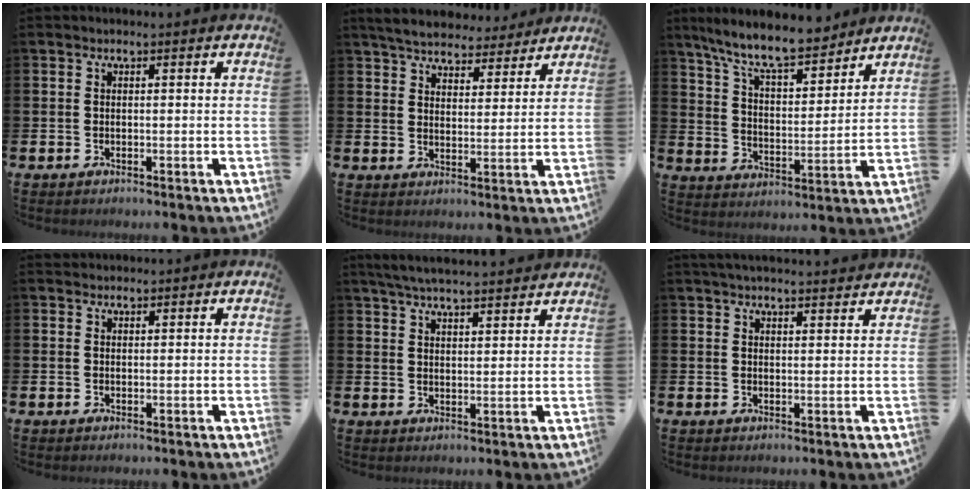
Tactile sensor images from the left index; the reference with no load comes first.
{"total": 5.7, "force": [5.5, 1.4, 0.8], "torque": [-0.033, -0.031, 0.096]}
{"total": 9.9, "force": [8.9, 1.8, 3.8], "torque": [-0.100, -0.055, 0.158]}
{"total": 0.9, "force": [0.9, 0.3, -0.2], "torque": [0.015, -0.002, 0.014]}
{"total": 5.2, "force": [5.1, 0.1, 1.2], "torque": [-0.045, -0.019, 0.094]}
{"total": 3.2, "force": [3.1, 0.2, 0.5], "torque": [-0.017, -0.010, 0.058]}